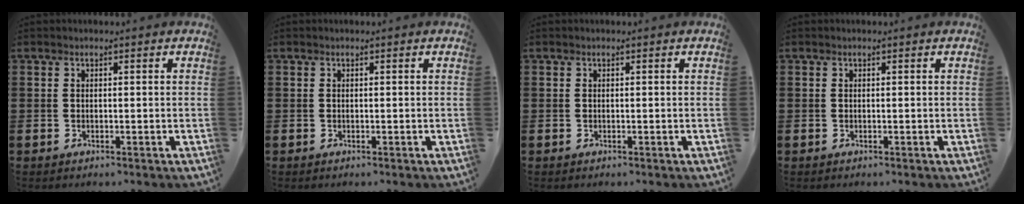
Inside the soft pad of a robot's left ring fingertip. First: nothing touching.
{"total": 0.0}
{"total": 0.0}
{"total": 0.0}